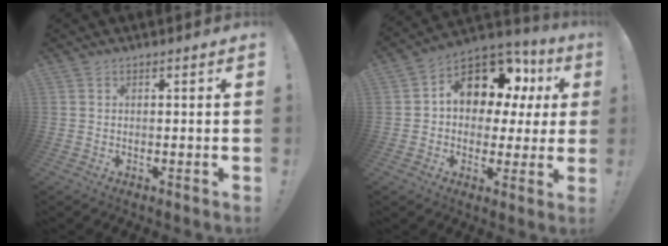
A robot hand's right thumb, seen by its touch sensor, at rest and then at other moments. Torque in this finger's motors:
{"motor_torque": [2.09, 2.43, 0.67, -0.36, 0.07]}